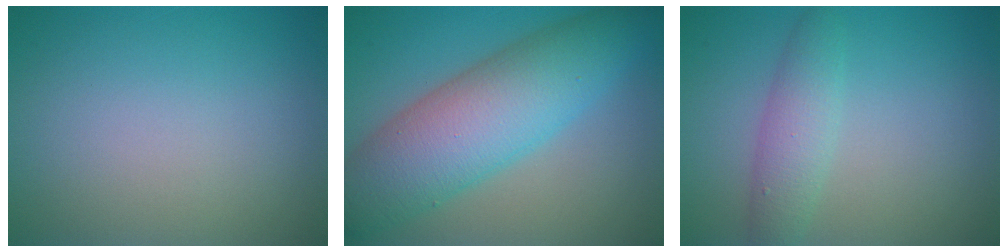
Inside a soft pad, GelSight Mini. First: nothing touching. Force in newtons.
{"total": 9.5, "press": 9.5, "slide": 0.1}
{"total": 2.8, "press": 2.8, "slide": 0.0}